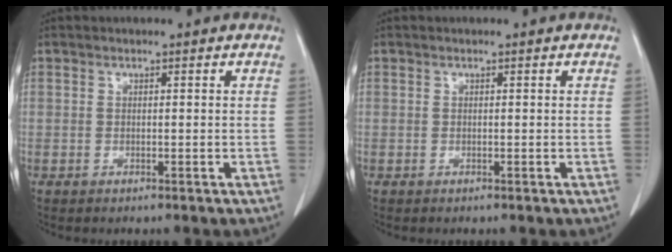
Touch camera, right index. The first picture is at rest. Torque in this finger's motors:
{"motor_torque": [0.00, 0.00, 0.00, 0.00]}